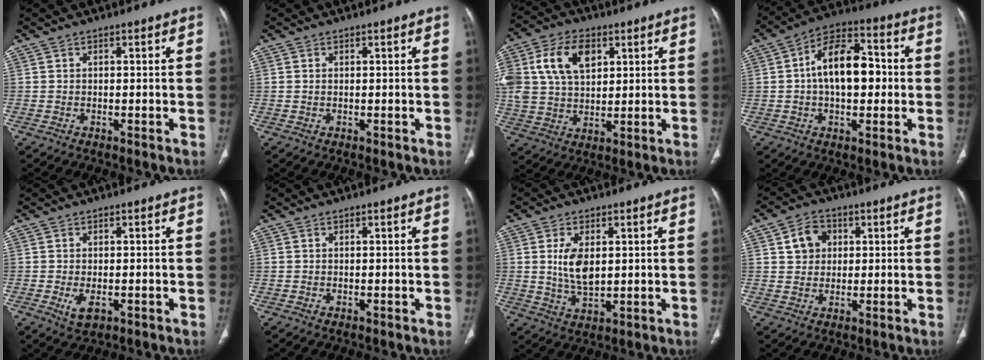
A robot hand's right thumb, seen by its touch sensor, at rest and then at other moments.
{"total": 0.0}
{"total": 16.9, "force": [5.7, 11.2, 11.2], "torque": [-0.226, 0.003, 0.107]}
{"total": 14.0, "force": [0.4, 8.0, 11.5], "torque": [-0.164, 0.030, -0.004]}
{"total": 3.3, "force": [-0.9, 1.8, 2.6], "torque": [-0.048, -0.007, -0.008]}
{"total": 0.0}
{"total": 7.3, "force": [1.3, 3.9, 6.0], "torque": [-0.108, -0.010, 0.033]}
{"total": 5.9, "force": [1.8, 4.9, 2.8], "torque": [-0.026, 0.000, 0.030]}